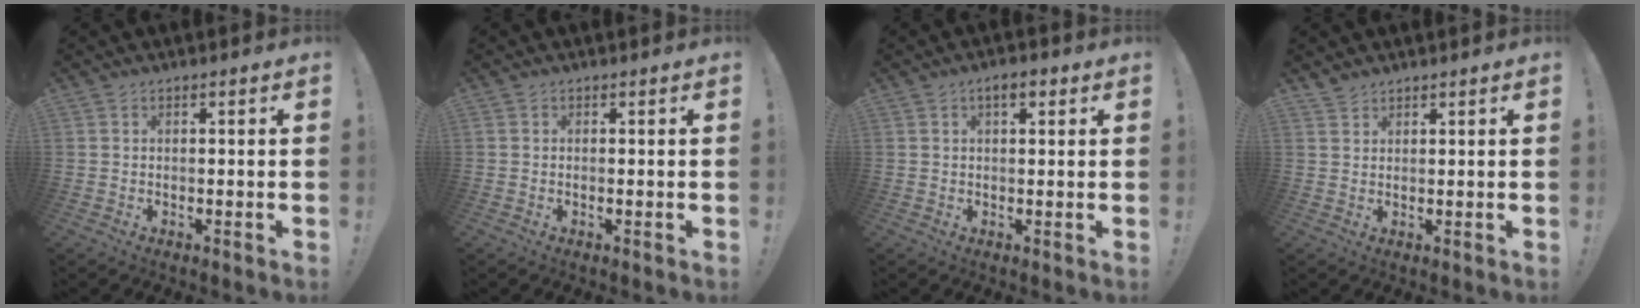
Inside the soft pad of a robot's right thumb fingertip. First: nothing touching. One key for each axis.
{"total": 0.0}
{"total": 3.8, "fx": 1.7, "fy": 1.7, "fz": 3.0, "tx": -0.037, "ty": -0.002, "tz": 0.025}
{"total": 2.1, "fx": 1.9, "fy": 0.7, "fz": 0.3, "tx": 0.002, "ty": -0.017, "tz": 0.036}